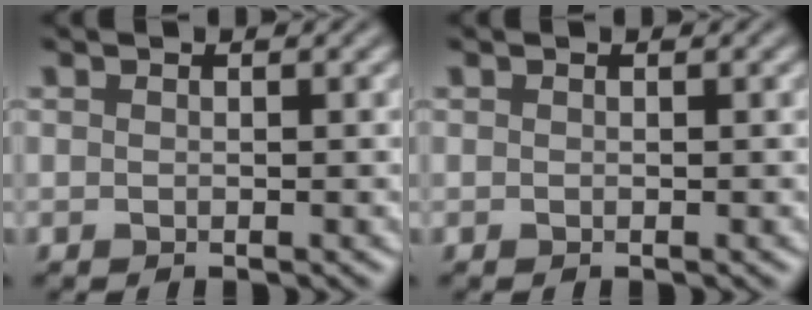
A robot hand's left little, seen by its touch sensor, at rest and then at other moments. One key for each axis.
{"total": 0.0}